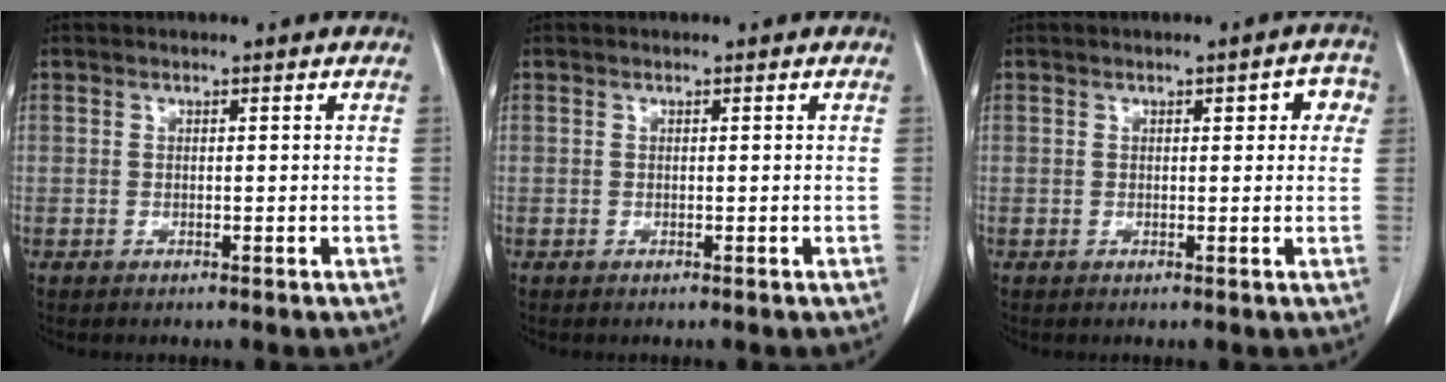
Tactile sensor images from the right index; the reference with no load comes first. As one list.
[{"total": 0.0}, {"total": 3.3, "force": [1.0, 1.4, 2.8], "torque": [-0.023, 0.014, 0.007]}]